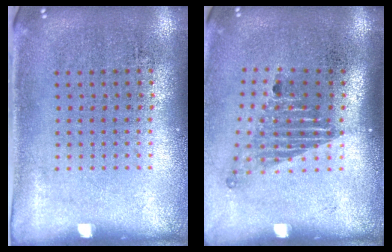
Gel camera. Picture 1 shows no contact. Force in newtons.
{"total": 1.6, "press": 1.1, "slide": 1.2}